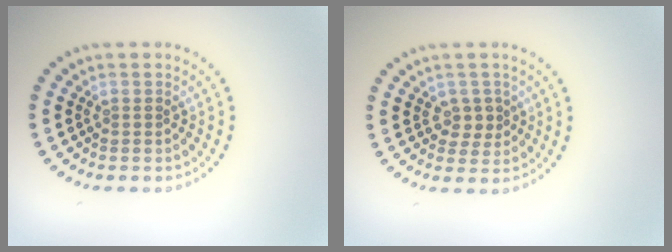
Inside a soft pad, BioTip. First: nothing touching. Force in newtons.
{"total": 1.7, "press": 1.6, "slide": 0.6}